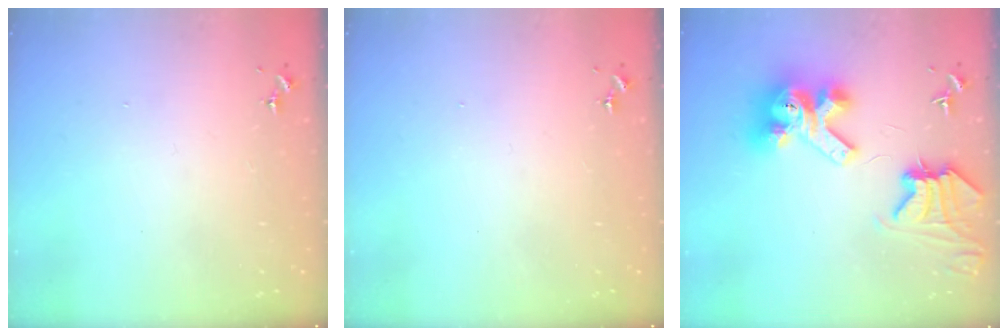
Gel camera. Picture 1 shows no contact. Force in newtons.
{"total": 0.0}
{"total": 13.7, "press": 13.6, "slide": 1.6}